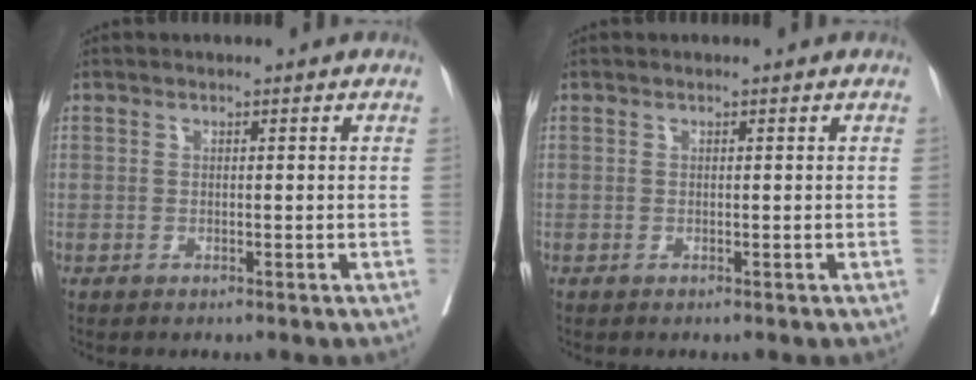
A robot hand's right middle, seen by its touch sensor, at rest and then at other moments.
{"total": 0.0}